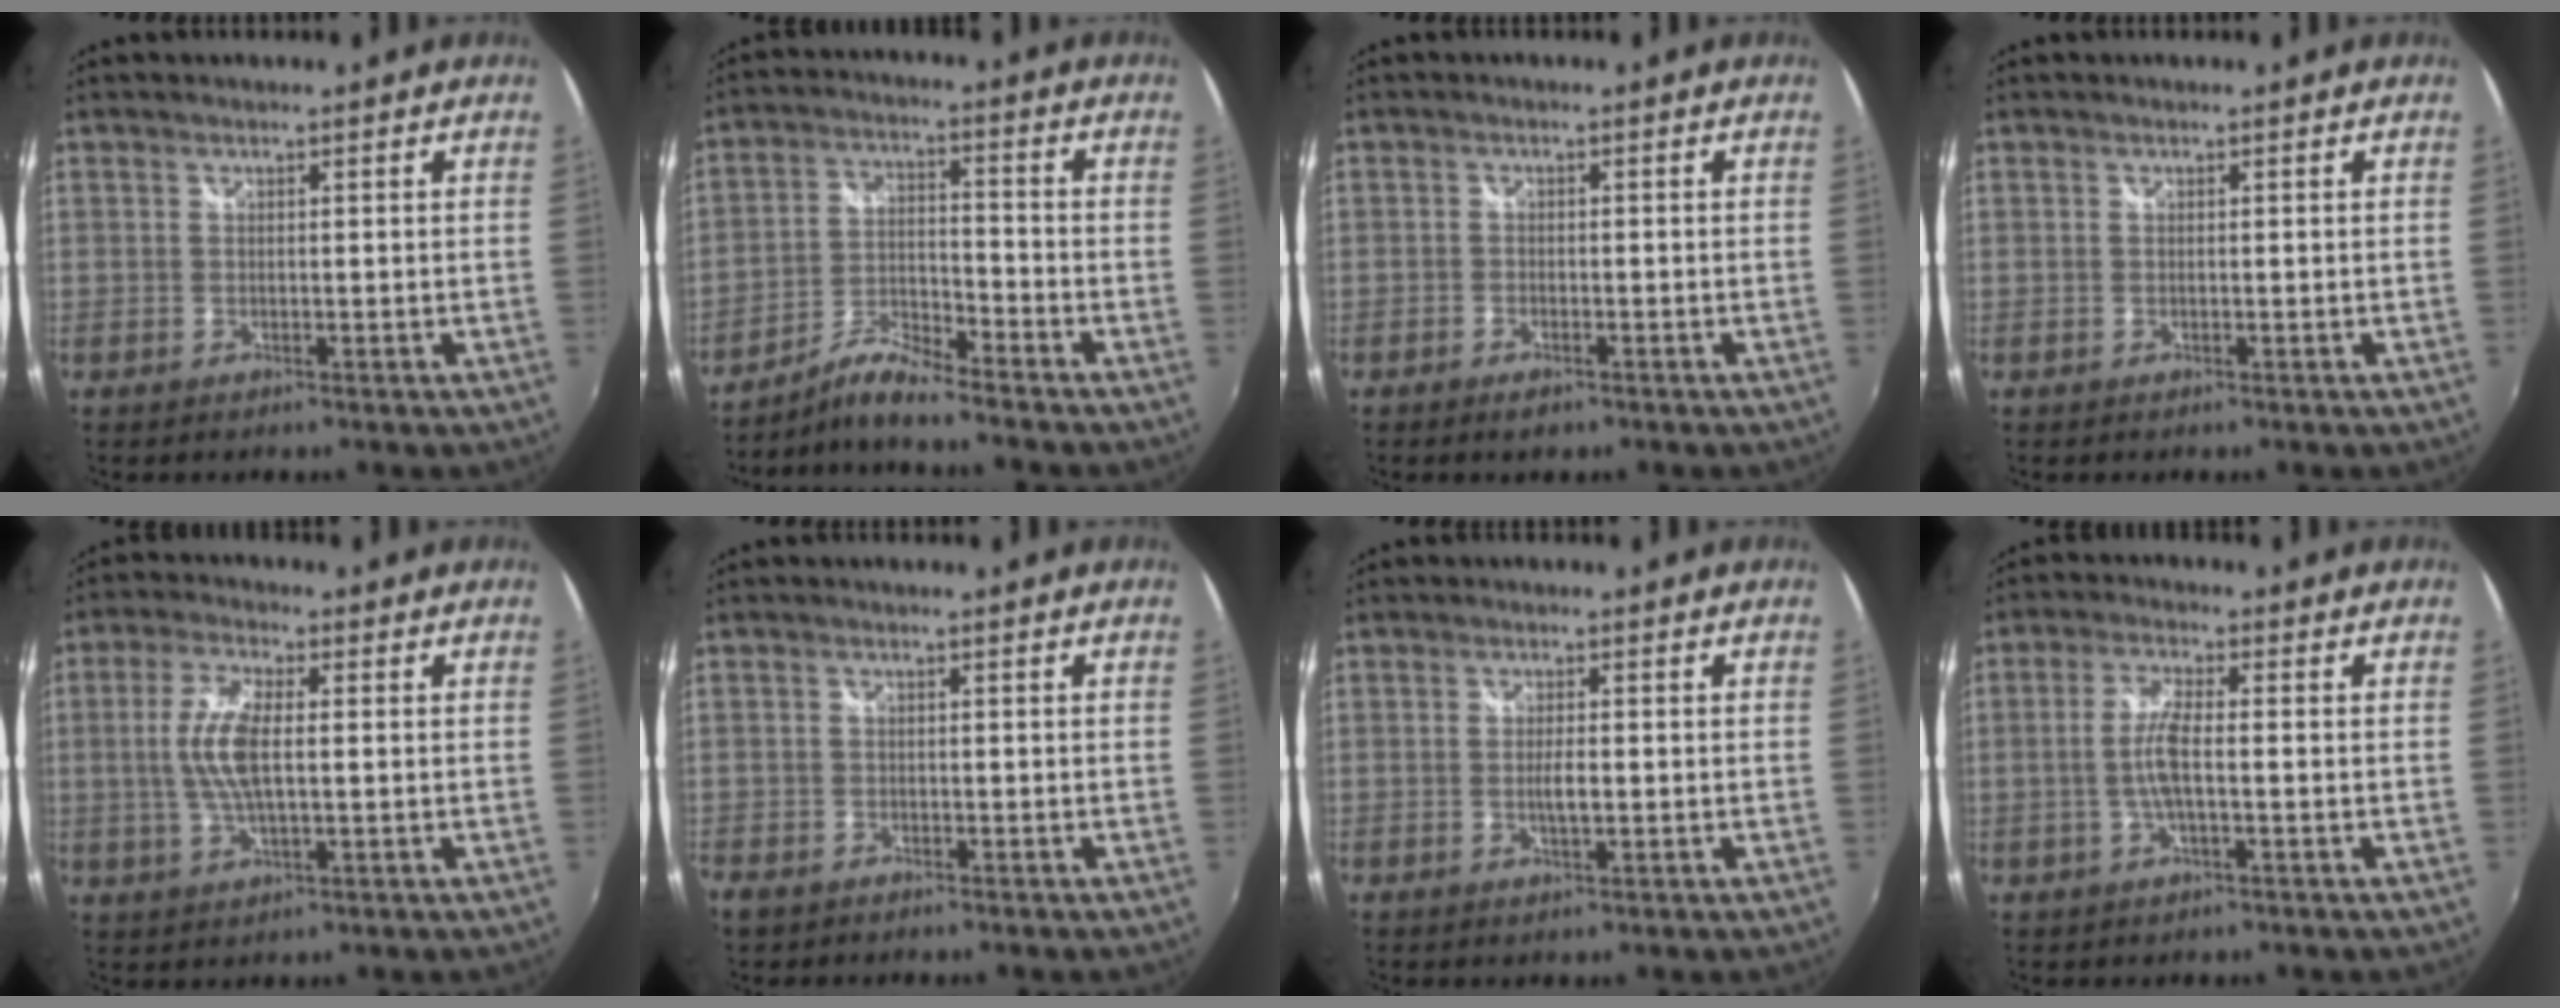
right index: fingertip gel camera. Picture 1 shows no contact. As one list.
[{"total": 6.2, "force": [-6.0, -0.7, 1.6], "torque": [-0.041, 0.017, -0.119]}, {"total": 2.3, "force": [-1.7, 1.1, 1.2], "torque": [-0.031, -0.003, -0.032]}, {"total": 0.0}, {"total": 8.3, "force": [0.1, 3.0, 7.8], "torque": [-0.160, 0.003, 0.002]}, {"total": 2.5, "force": [-1.8, 1.6, 0.5], "torque": [-0.017, -0.002, -0.035]}, {"total": 2.4, "force": [-0.4, 0.5, 2.3], "torque": [-0.042, -0.003, -0.008]}, {"total": 5.5, "force": [-0.9, 1.1, 5.3], "torque": [-0.107, 0.002, -0.018]}]